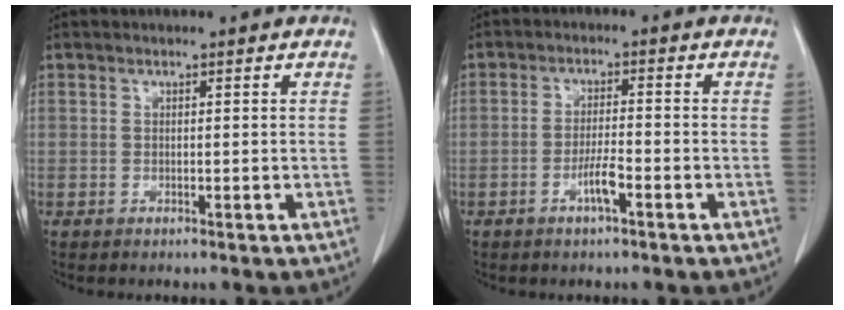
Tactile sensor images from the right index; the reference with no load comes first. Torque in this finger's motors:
{"motor_torque": [0.84, -0.34, 0.40, 0.13]}